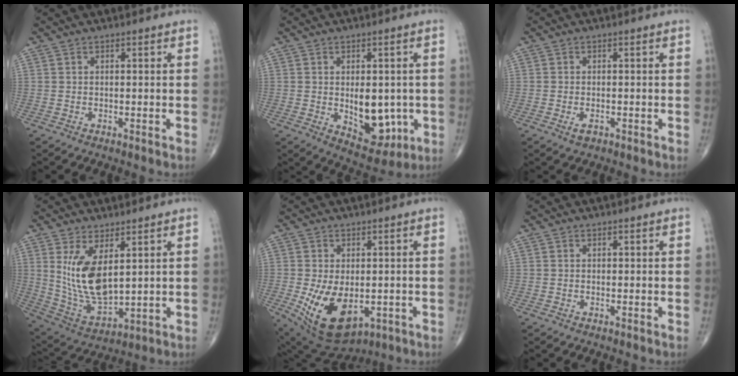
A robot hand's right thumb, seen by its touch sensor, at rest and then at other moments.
{"total": 10.4, "force": [-1.3, 6.2, 8.2], "torque": [-0.075, -0.009, -0.001]}
{"total": 1.6, "force": [-0.7, 0.8, 1.1], "torque": [-0.019, 0.001, -0.013]}
{"total": 12.5, "force": [3.4, 5.9, 10.5], "torque": [-0.194, -0.027, 0.087]}
{"total": 13.6, "force": [-3.2, 8.1, 10.5], "torque": [-0.176, -0.010, -0.027]}
{"total": 0.0}